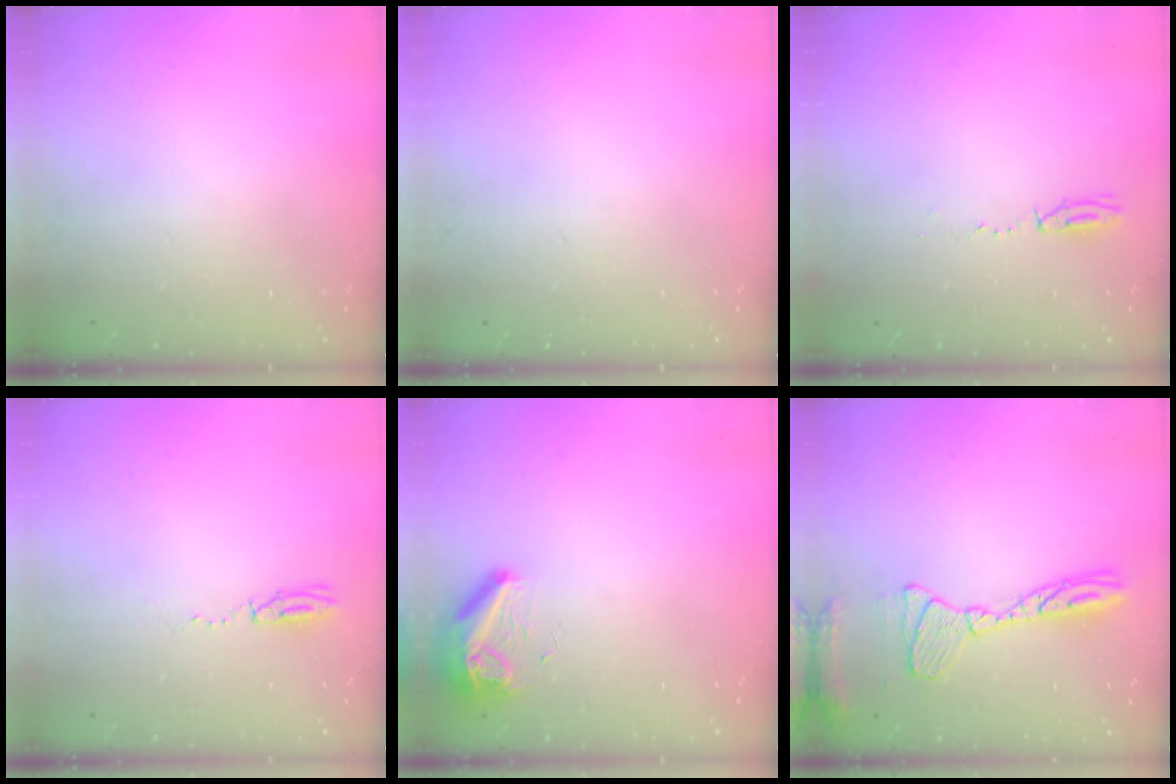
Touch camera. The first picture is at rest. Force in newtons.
{"total": 13.0, "press": 3.6, "slide": 12.5}
{"total": 3.9, "press": 3.8, "slide": 0.9}
{"total": 17.0, "press": 5.1, "slide": 16.2}
{"total": 8.3, "press": 8.3, "slide": 0.9}
{"total": 14.2, "press": 14.1, "slide": 1.2}